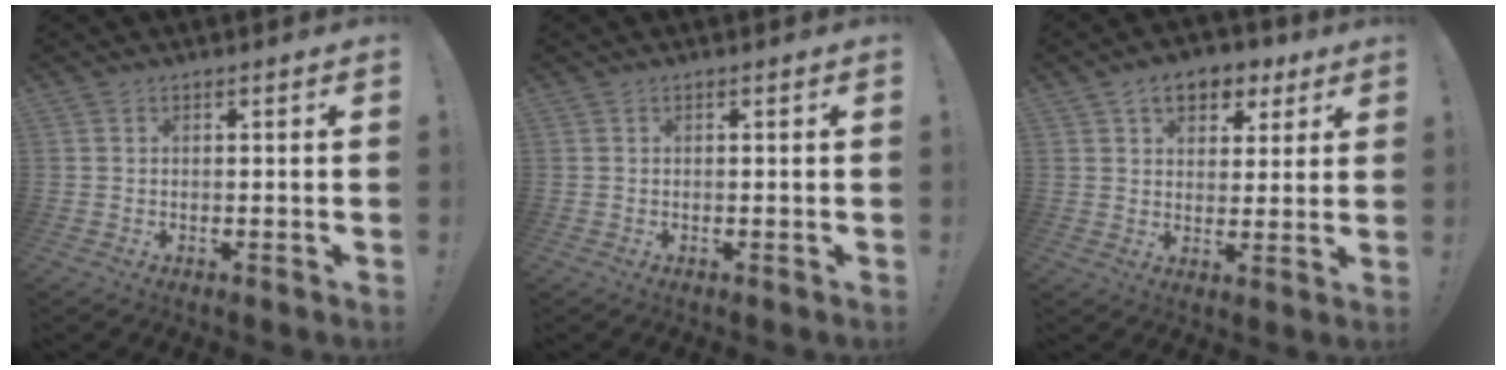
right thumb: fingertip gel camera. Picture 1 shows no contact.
{"total": 0.0}
{"total": 8.9, "force": [4.6, 6.2, 4.4], "torque": [-0.057, -0.018, 0.085]}